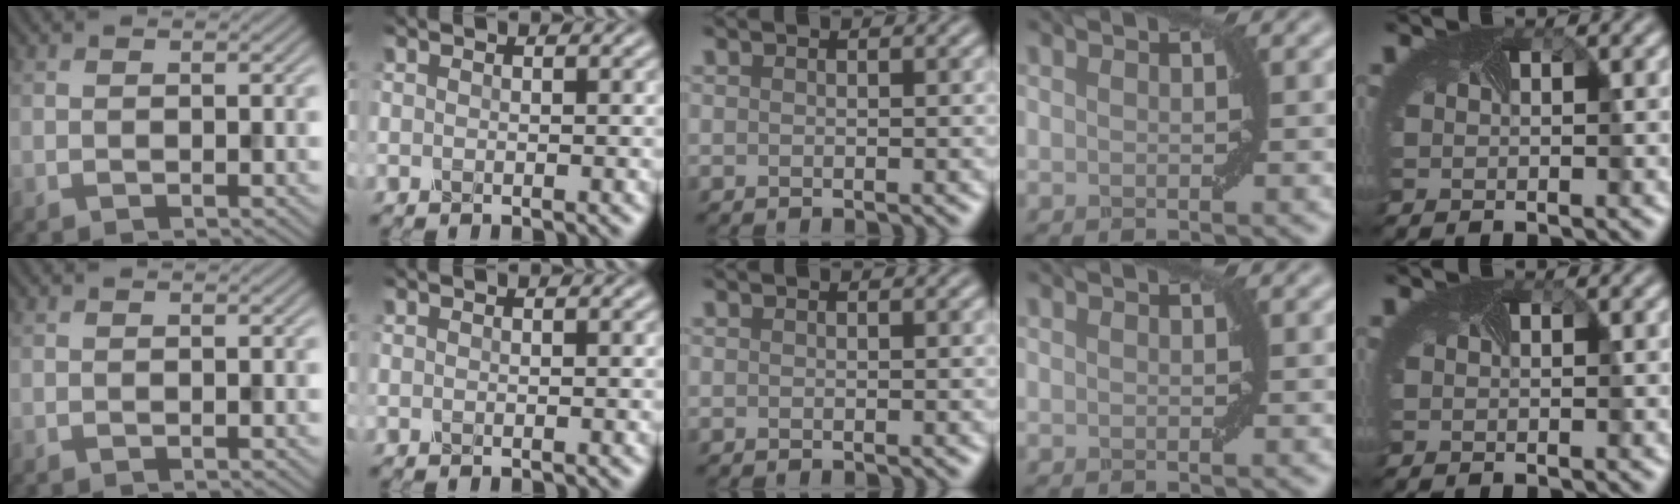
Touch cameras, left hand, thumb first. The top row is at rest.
{}